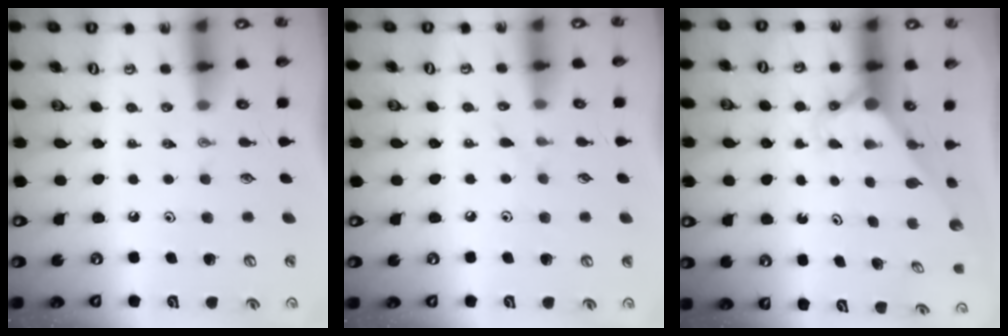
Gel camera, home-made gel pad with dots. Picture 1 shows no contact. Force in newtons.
{"total": 3.9, "press": 3.9, "slide": 0.6}
{"total": 2.8, "press": 2.8, "slide": 0.0}